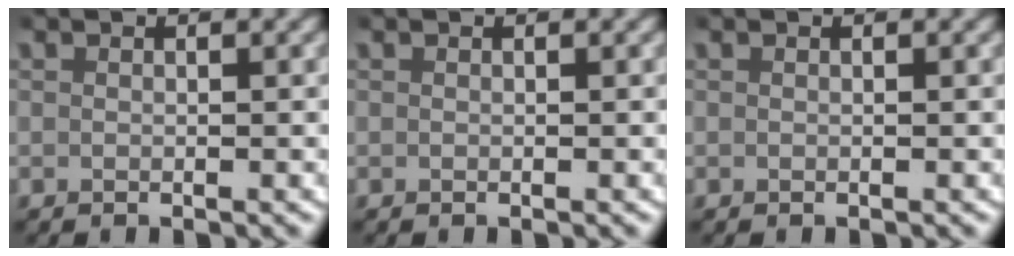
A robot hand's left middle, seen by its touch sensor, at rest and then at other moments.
{"total": 0.0}
{"total": 0.0}